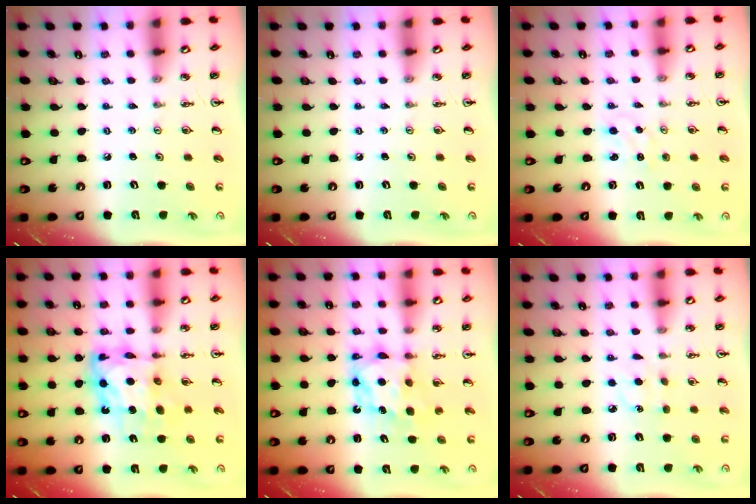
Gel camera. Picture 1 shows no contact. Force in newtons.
{"total": 0.0}
{"total": 1.2, "press": 1.1, "slide": 0.2}
{"total": 12.1, "press": 12.1, "slide": 1.1}
{"total": 6.4, "press": 6.4, "slide": 0.2}
{"total": 5.4, "press": 5.4, "slide": 0.6}